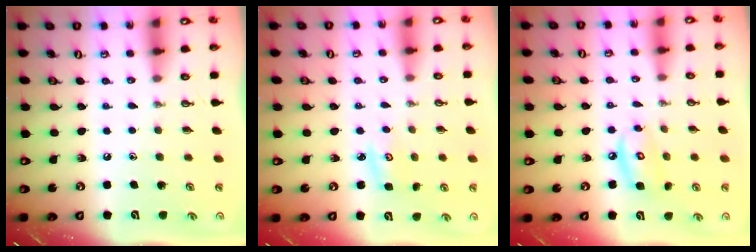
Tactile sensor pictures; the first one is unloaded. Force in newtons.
{"total": 2.8, "press": 2.8, "slide": 0.3}
{"total": 8.6, "press": 8.6, "slide": 0.6}